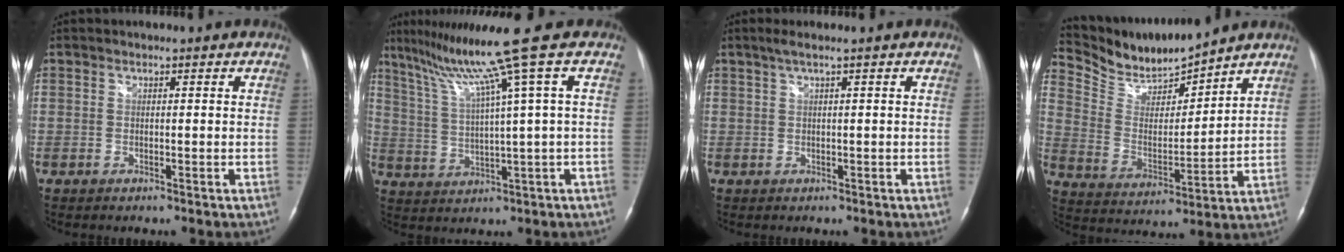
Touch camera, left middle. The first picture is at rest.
{"total": 11.7, "force": [7.1, -3.4, 8.7], "torque": [-0.142, 0.005, 0.122]}
{"total": 2.3, "force": [1.4, -0.5, 1.8], "torque": [-0.045, 0.012, 0.030]}
{"total": 11.5, "force": [11.2, 0.6, 2.8], "torque": [-0.068, 0.001, 0.223]}